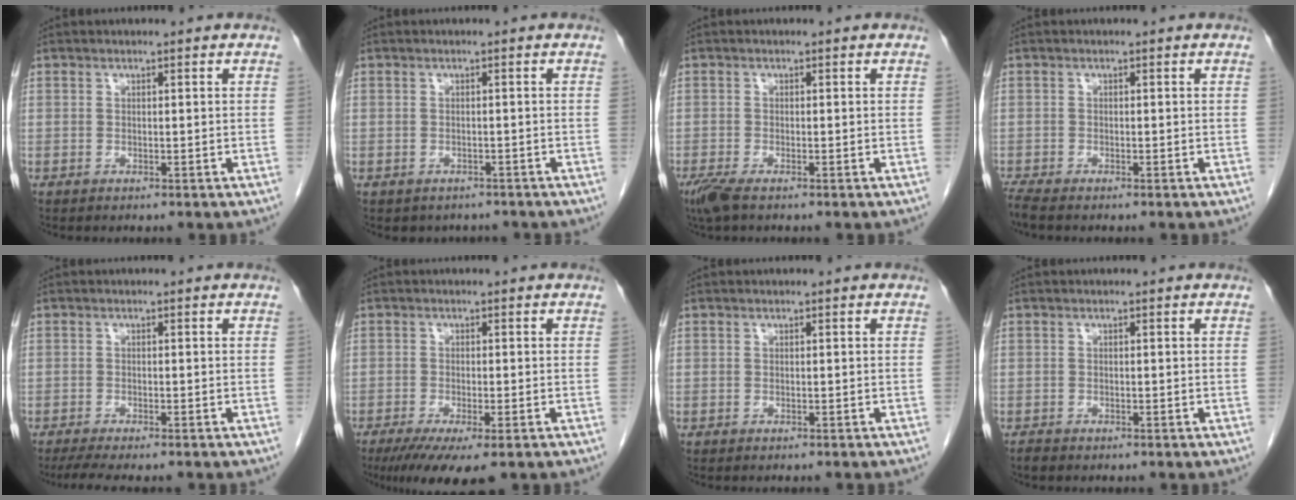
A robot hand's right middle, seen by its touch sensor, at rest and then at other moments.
{"total": 3.3, "force": [-2.7, 1.9, 0.5], "torque": [-0.007, 0.007, -0.031]}
{"total": 3.1, "force": [-2.2, 0.7, 2.2], "torque": [-0.050, -0.011, -0.042]}
{"total": 1.8, "force": [-1.6, -0.1, 0.7], "torque": [-0.025, -0.009, -0.035]}
{"total": 6.4, "force": [-5.3, 0.8, 3.5], "torque": [-0.050, -0.014, -0.082]}
{"total": 7.8, "force": [-5.1, 1.3, 5.7], "torque": [-0.089, -0.021, -0.080]}
{"total": 1.4, "force": [-1.3, 0.1, 0.6], "torque": [-0.011, -0.001, -0.016]}
{"total": 0.9, "force": [-0.8, 0.2, 0.3], "torque": [-0.014, -0.003, -0.015]}